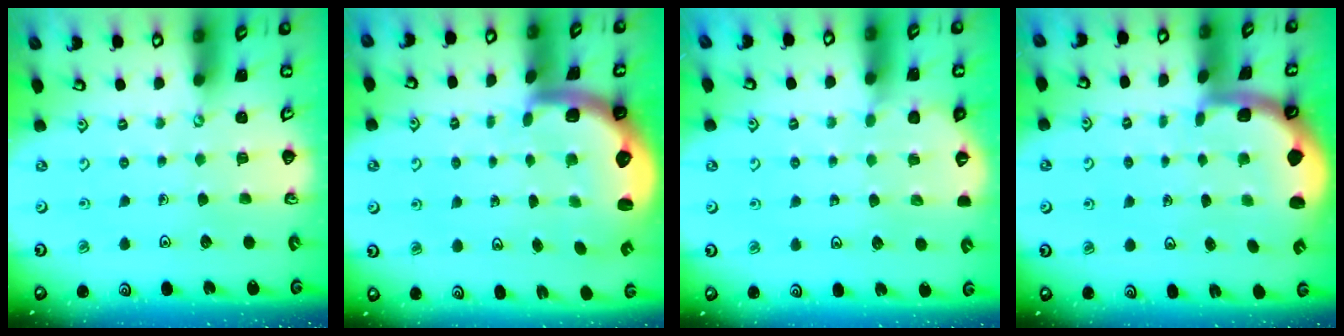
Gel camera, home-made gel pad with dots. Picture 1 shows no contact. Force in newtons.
{"total": 2.9, "press": 2.6, "slide": 1.4}
{"total": 2.9, "press": 2.8, "slide": 0.4}
{"total": 1.5, "press": 1.5, "slide": 0.3}